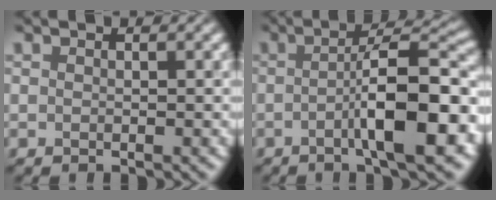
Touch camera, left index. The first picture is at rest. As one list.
[{"total": 8.9, "force": [-2.4, 2.1, 8.3], "torque": [-0.112, 0.016, -0.046]}]